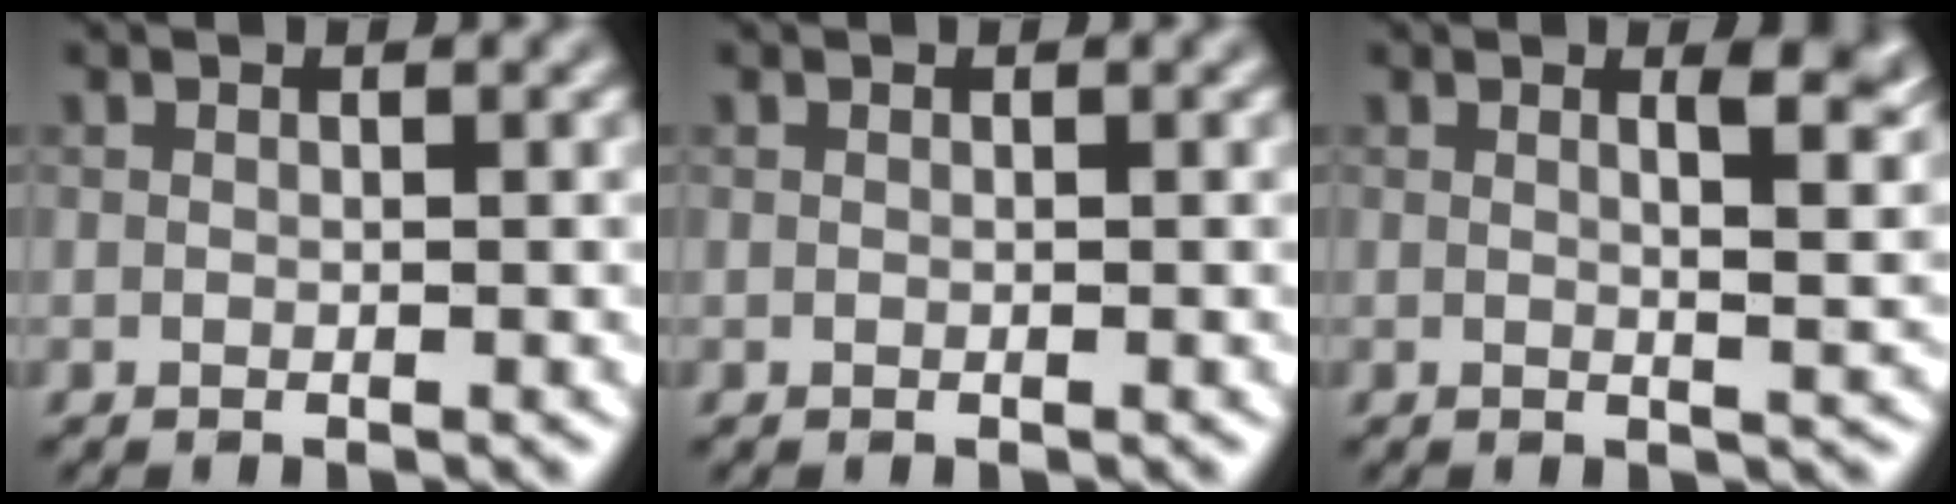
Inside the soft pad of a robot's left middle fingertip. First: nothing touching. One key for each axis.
{"total": 0.0}
{"total": 5.4, "fx": 2.0, "fy": 2.0, "fz": 4.5, "tx": -0.037, "ty": 0.009, "tz": 0.020}